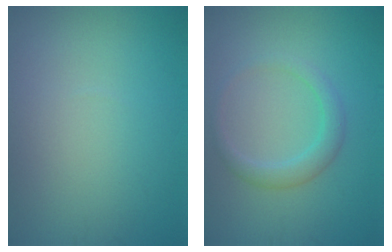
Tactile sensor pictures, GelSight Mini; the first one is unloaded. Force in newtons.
{"total": 2.3, "press": 2.3, "slide": 0.2}